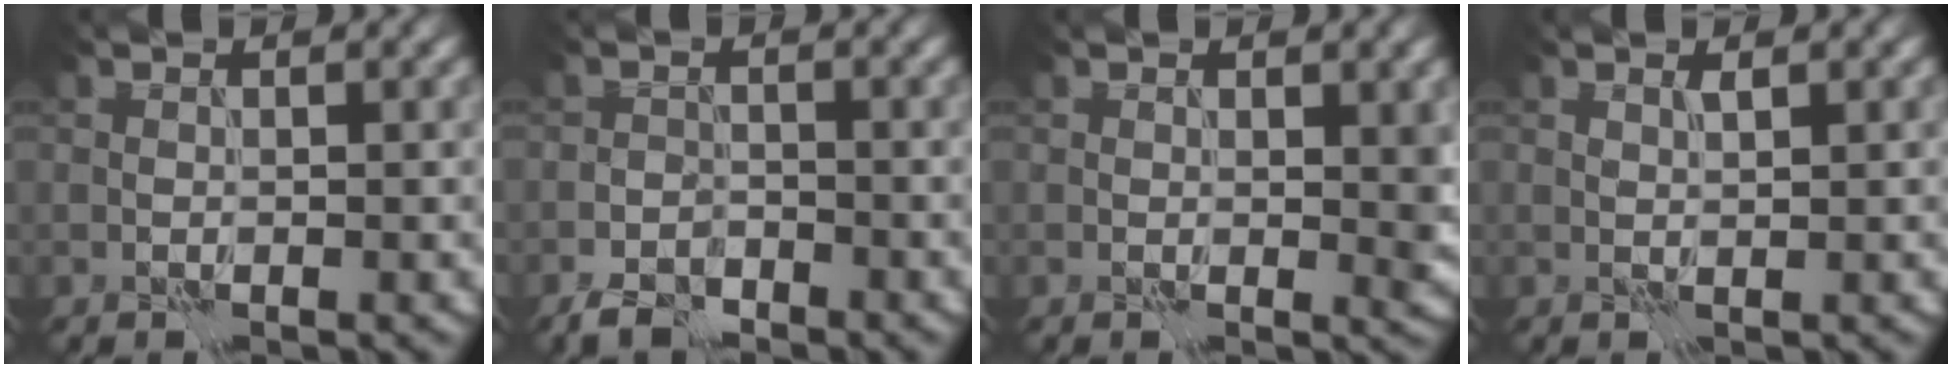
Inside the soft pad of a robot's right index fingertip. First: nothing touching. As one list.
[{"total": 2.9, "force": [-2.5, 0.9, 1.1], "torque": [-0.018, -0.002, -0.052]}, {"total": 2.2, "force": [0.0, 0.9, 1.9], "torque": [-0.019, -0.003, 0.000]}, {"total": 0.8, "force": [0.6, -0.5, 0.0], "torque": [-0.003, -0.001, 0.013]}]